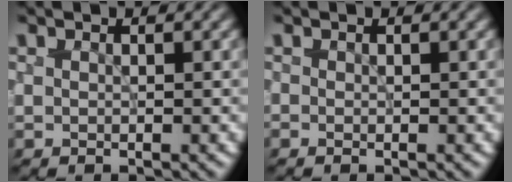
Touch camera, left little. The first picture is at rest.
{"total": 0.0}